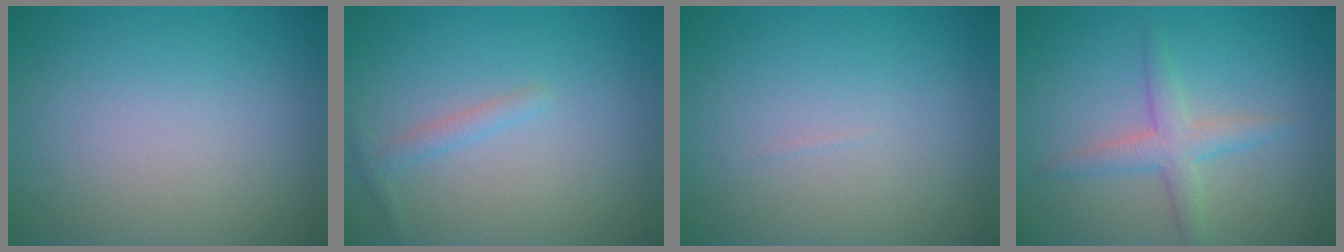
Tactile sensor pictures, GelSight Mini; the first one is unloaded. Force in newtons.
{"total": 1.2, "press": 1.2, "slide": 0.0}
{"total": 0.0}
{"total": 2.7, "press": 2.7, "slide": 0.1}